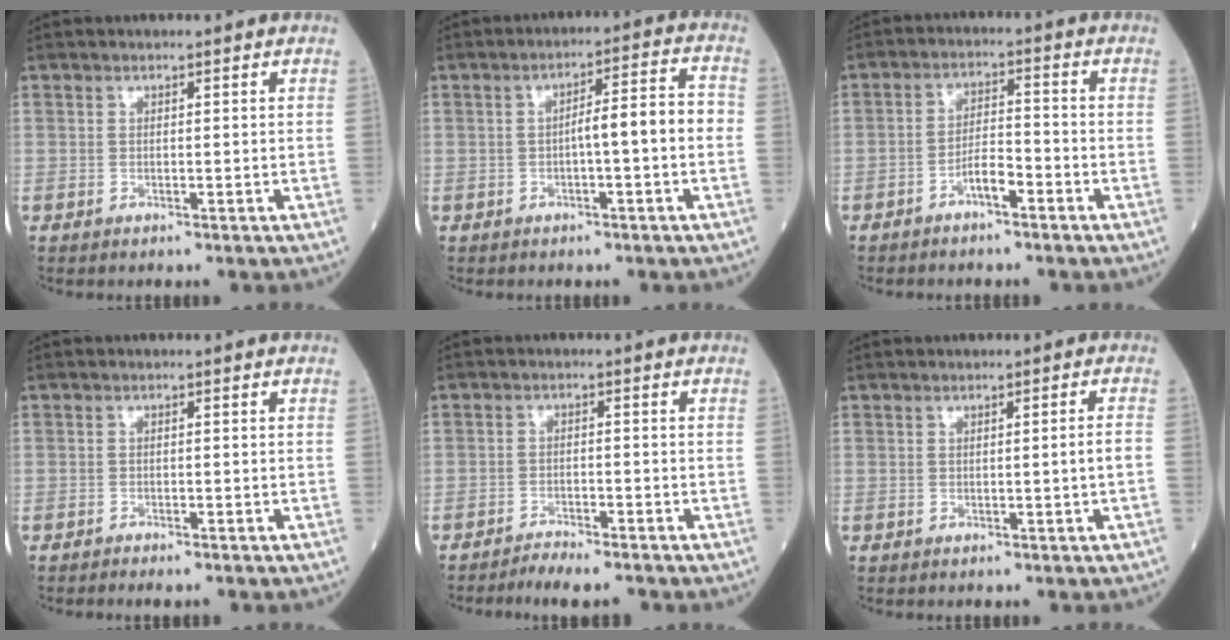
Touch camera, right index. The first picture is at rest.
{"total": 6.4, "force": [-1.0, 0.5, 6.3], "torque": [-0.092, 0.022, -0.015]}
{"total": 4.0, "force": [-2.5, 0.9, 3.0], "torque": [-0.054, 0.011, -0.047]}
{"total": 2.3, "force": [-1.9, 0.5, 1.1], "torque": [-0.016, -0.004, -0.023]}
{"total": 4.7, "force": [-4.3, 0.4, 1.7], "torque": [-0.023, -0.007, -0.071]}
{"total": 1.9, "force": [-0.4, -0.5, 1.7], "torque": [-0.027, -0.002, -0.005]}